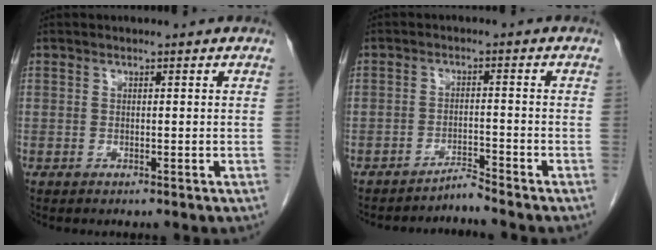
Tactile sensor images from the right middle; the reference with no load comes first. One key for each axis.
{"total": 2.5, "fx": -2.3, "fy": -0.8, "fz": -0.1, "tx": 0.011, "ty": -0.010, "tz": -0.039}